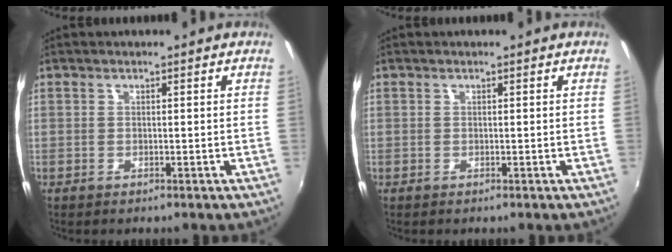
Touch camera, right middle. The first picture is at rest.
{"total": 0.0}